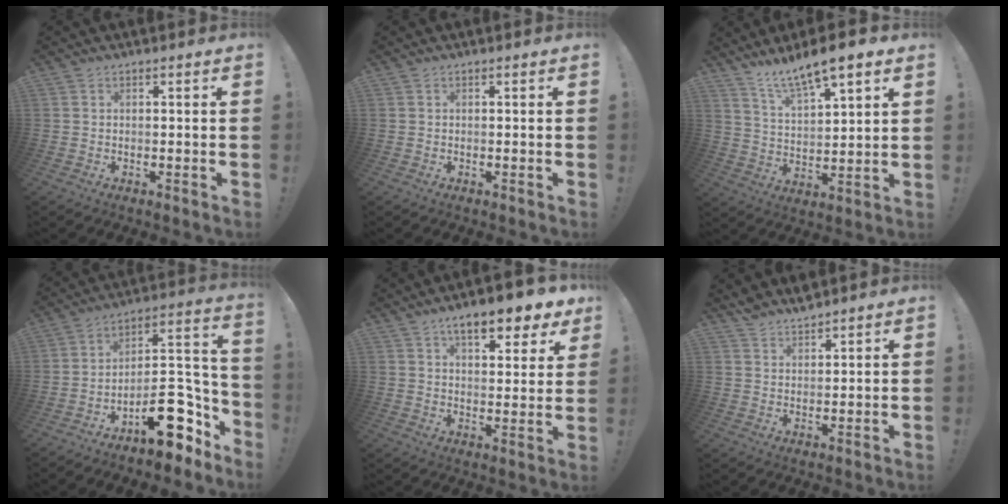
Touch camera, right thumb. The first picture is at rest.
{"total": 0.0}
{"total": 10.6, "force": [8.7, 2.0, 5.6], "torque": [-0.102, -0.058, 0.153]}
{"total": 18.0, "force": [-10.6, 8.9, 11.5], "torque": [-0.116, 0.076, -0.157]}
{"total": 10.9, "force": [7.2, 3.1, 7.6], "torque": [-0.106, -0.043, 0.120]}
{"total": 3.9, "force": [3.9, 0.7, 0.3], "torque": [-0.002, -0.031, 0.071]}